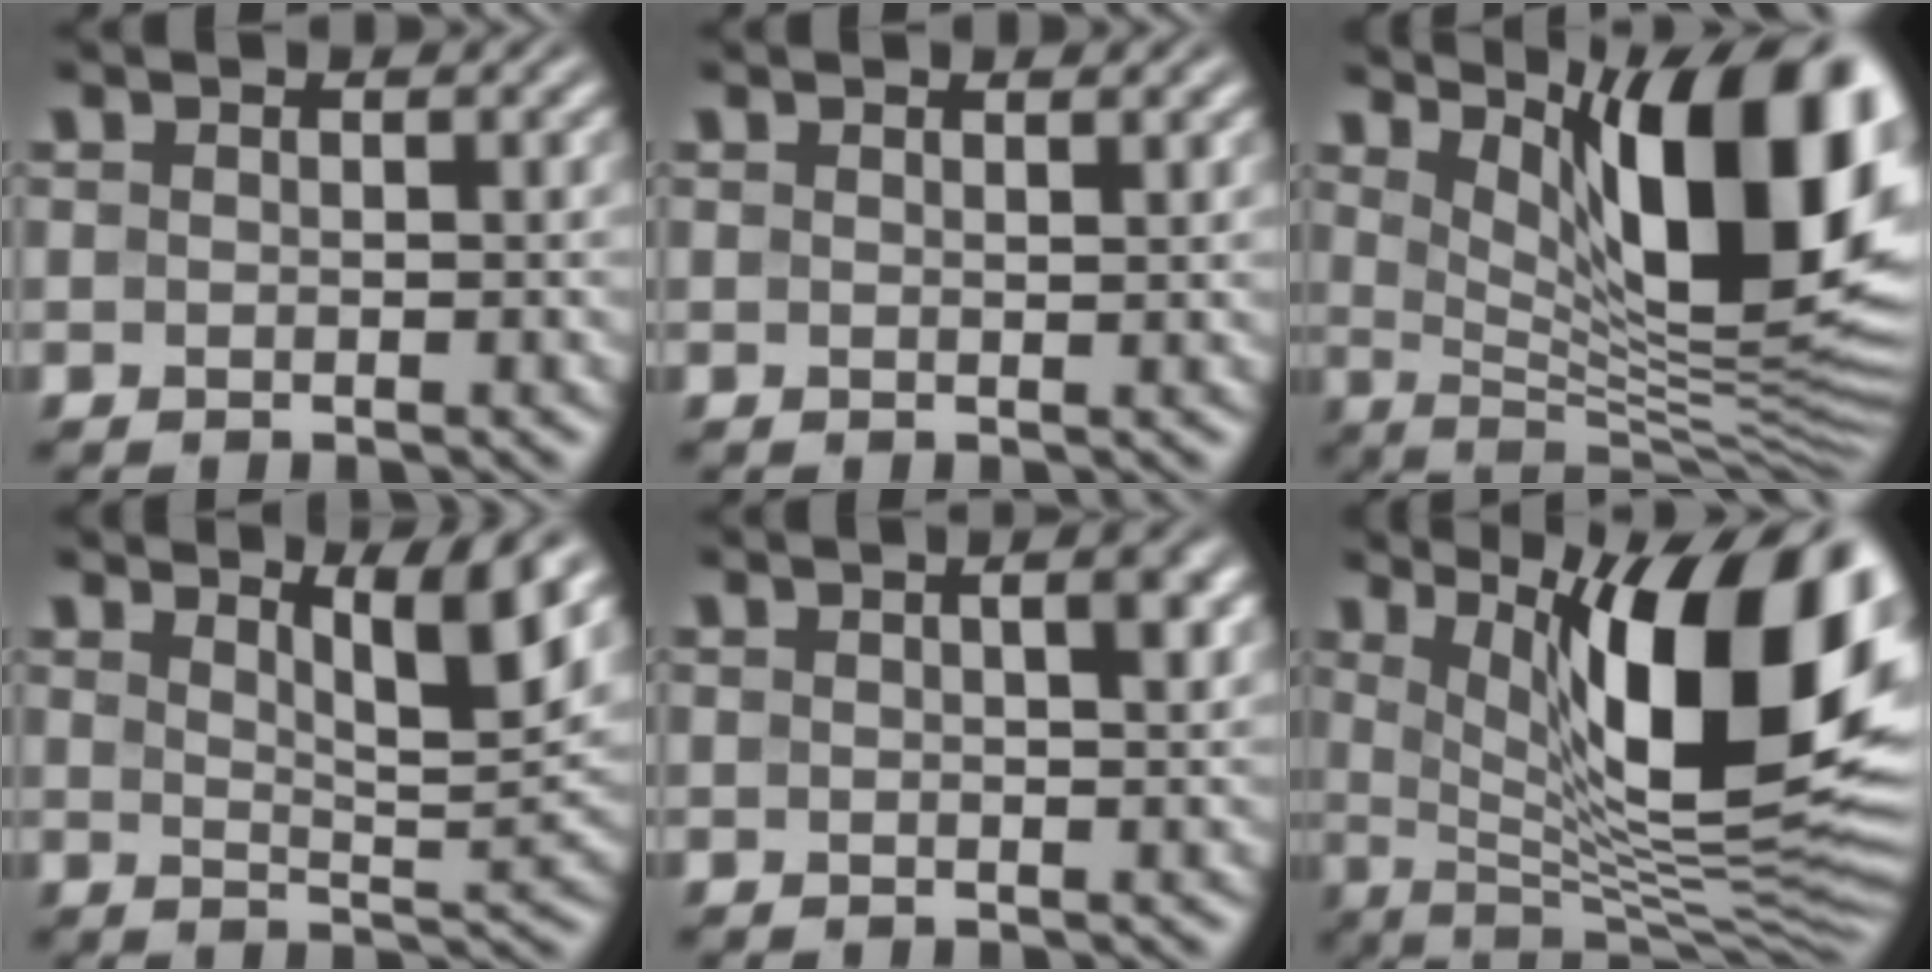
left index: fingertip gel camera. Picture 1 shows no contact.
{"total": 0.7, "force": [0.6, 0.1, 0.1], "torque": [0.000, 0.001, 0.010]}
{"total": 15.2, "force": [5.8, 5.2, 13.0], "torque": [-0.166, 0.002, 0.098]}
{"total": 4.8, "force": [3.5, 0.7, 3.2], "torque": [-0.045, -0.003, 0.059]}
{"total": 2.3, "force": [0.8, 0.6, 2.0], "torque": [-0.022, 0.008, 0.009]}
{"total": 16.1, "force": [4.9, 5.6, 14.2], "torque": [-0.190, -0.007, 0.080]}